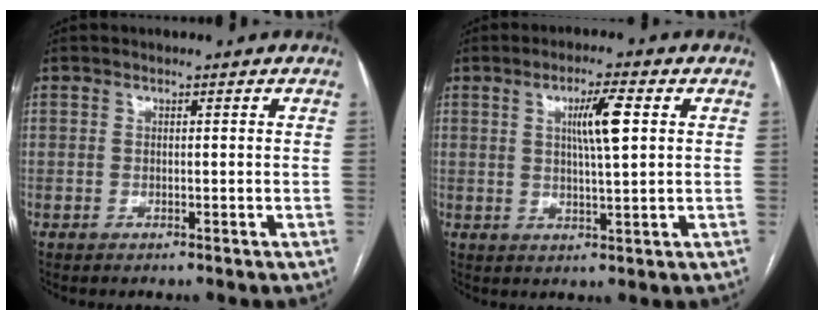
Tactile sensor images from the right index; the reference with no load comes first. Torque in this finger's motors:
{"motor_torque": [0.43, 0.31, 0.15, 0.07]}